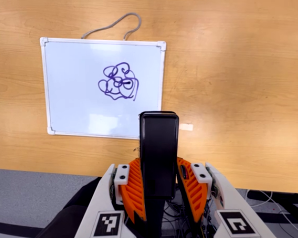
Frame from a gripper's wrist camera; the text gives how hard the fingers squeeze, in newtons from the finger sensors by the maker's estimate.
{"total": 4.6, "left": 2.9, "right": 6.3}